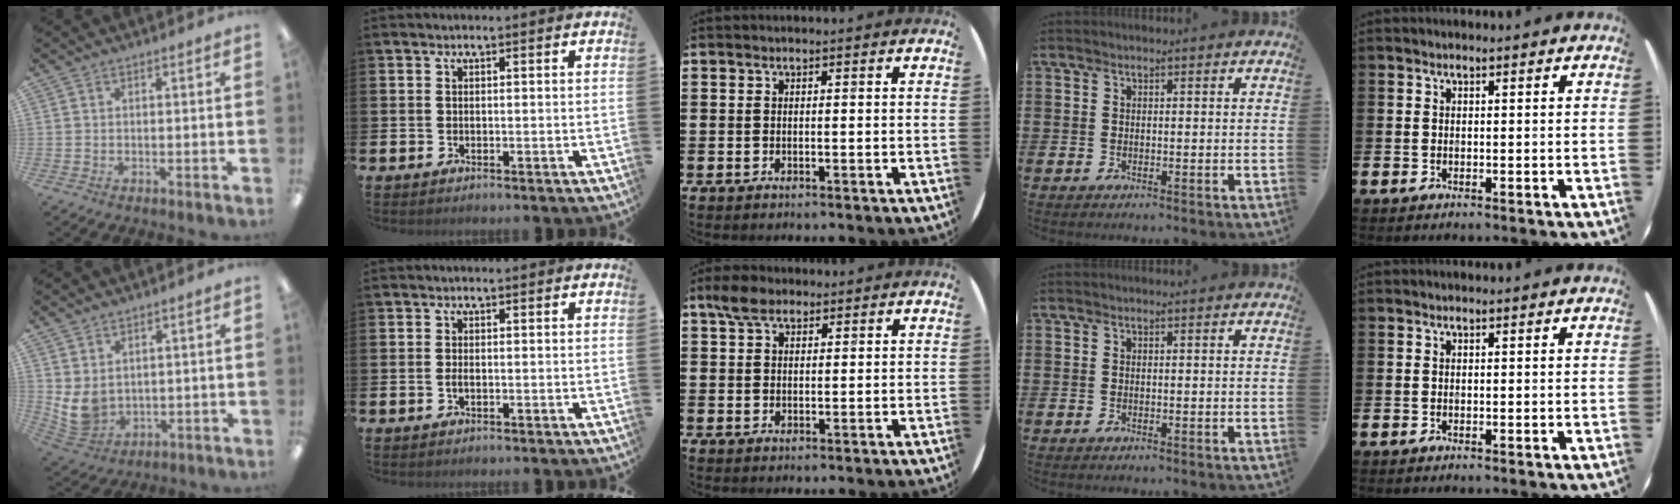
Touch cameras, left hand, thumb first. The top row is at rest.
{"thumb": {"total": 6.6, "force": [2.4, 4.8, 3.8], "torque": [-0.102, -0.013, 0.049]}, "index": {"total": 0.9, "force": [-0.2, 0.3, 0.8], "torque": [-0.018, 0.003, -0.005]}, "middle": {"total": 3.7, "force": [2.7, 1.9, 1.7], "torque": [-0.031, 0.007, 0.049]}}